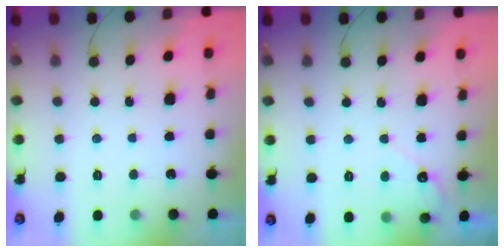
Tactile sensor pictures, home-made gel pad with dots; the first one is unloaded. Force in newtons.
{"total": 3.5, "press": 3.5, "slide": 0.2}